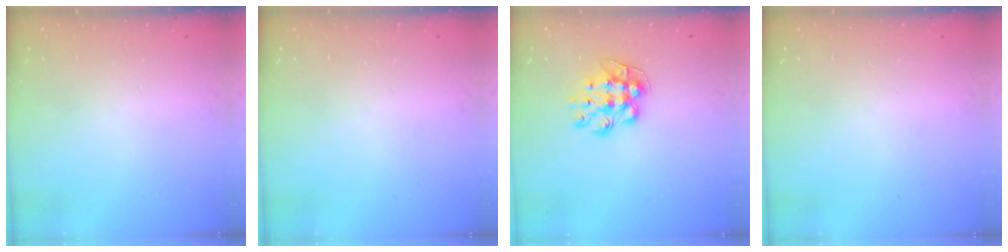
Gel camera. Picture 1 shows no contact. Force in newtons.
{"total": 0.0}
{"total": 9.5, "press": 9.5, "slide": 0.3}
{"total": 0.0}